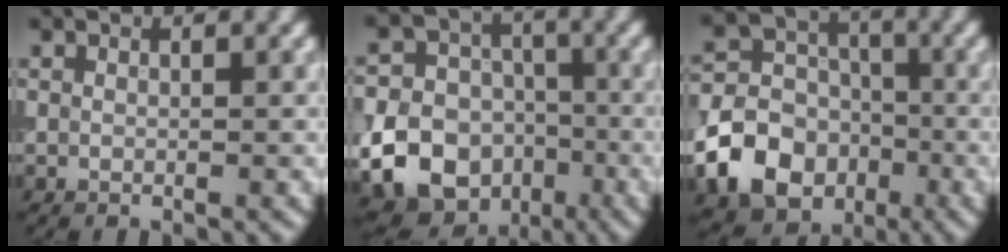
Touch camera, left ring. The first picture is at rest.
{"total": 24.2, "force": [-8.2, 21.9, 6.1], "torque": [-0.144, -0.050, -0.167]}
{"total": 10.3, "force": [-4.3, 8.3, 4.5], "torque": [-0.075, -0.021, -0.100]}